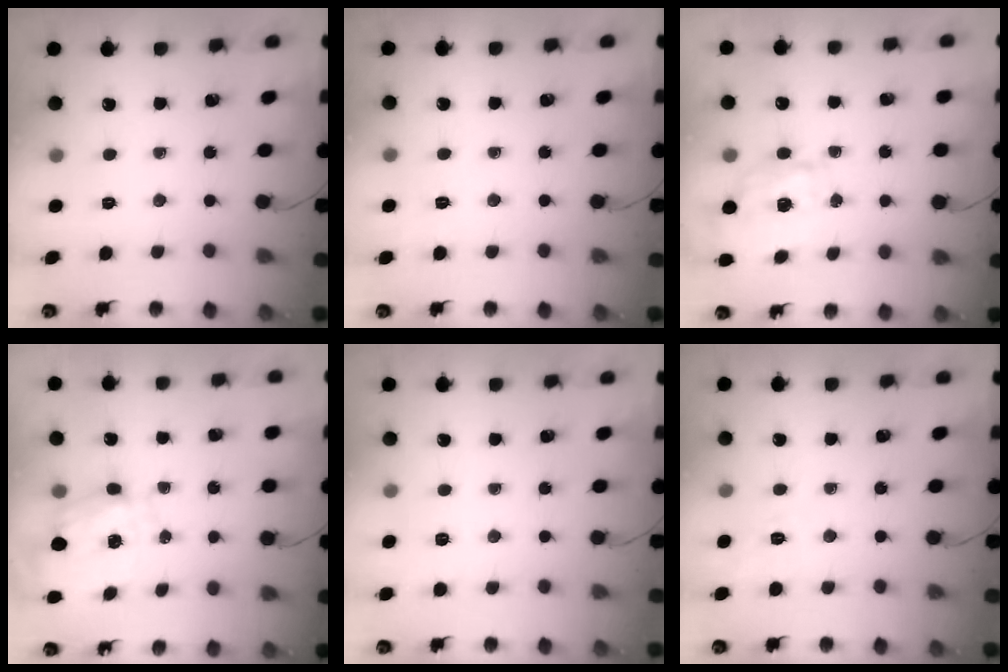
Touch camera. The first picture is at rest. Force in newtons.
{"total": 1.8, "press": 0.9, "slide": 1.6}
{"total": 1.9, "press": 1.6, "slide": 1.0}
{"total": 2.5, "press": 2.3, "slide": 0.9}
{"total": 2.0, "press": 1.3, "slide": 1.6}
{"total": 2.1, "press": 0.9, "slide": 1.9}